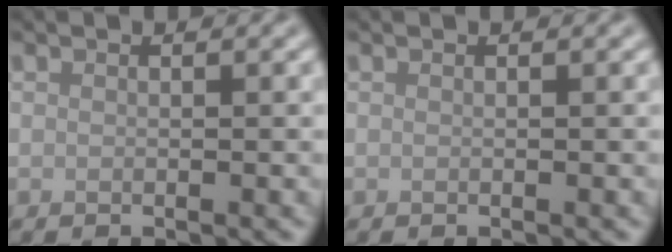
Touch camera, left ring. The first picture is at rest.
{"total": 0.0}